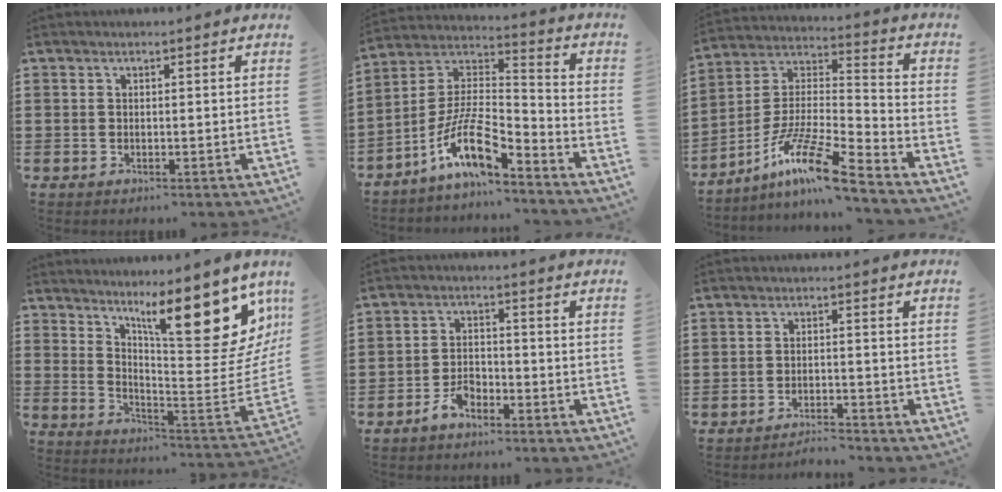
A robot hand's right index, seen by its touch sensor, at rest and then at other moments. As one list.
[{"total": 11.7, "force": [-7.4, 3.6, 8.4], "torque": [-0.179, 0.003, -0.144]}, {"total": 13.0, "force": [-9.7, 1.2, 8.6], "torque": [-0.173, 0.010, -0.190]}, {"total": 15.5, "force": [9.1, 3.9, 12.0], "torque": [-0.178, -0.069, 0.146]}, {"total": 3.5, "force": [-2.7, 1.6, 1.7], "torque": [-0.037, 0.010, -0.055]}, {"total": 2.6, "force": [-2.6, 0.0, 0.1], "torque": [-0.009, 0.002, -0.056]}]